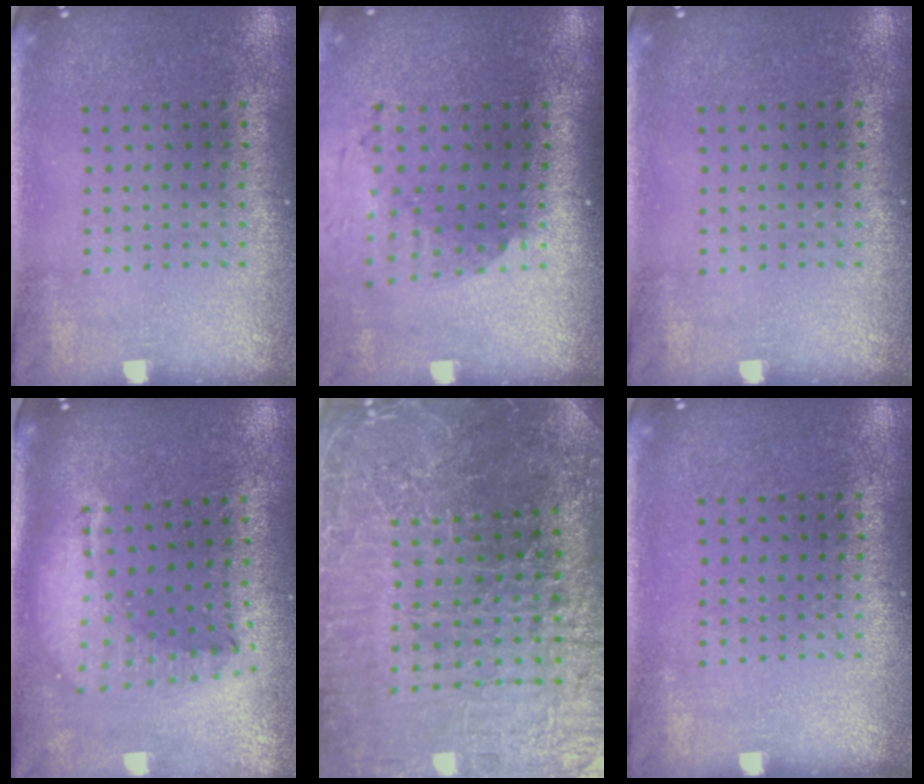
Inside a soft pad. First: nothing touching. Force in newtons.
{"total": 2.0, "press": 1.4, "slide": 1.3}
{"total": 0.0}
{"total": 2.2, "press": 1.7, "slide": 1.4}
{"total": 5.6, "press": 5.2, "slide": 2.1}
{"total": 0.0}